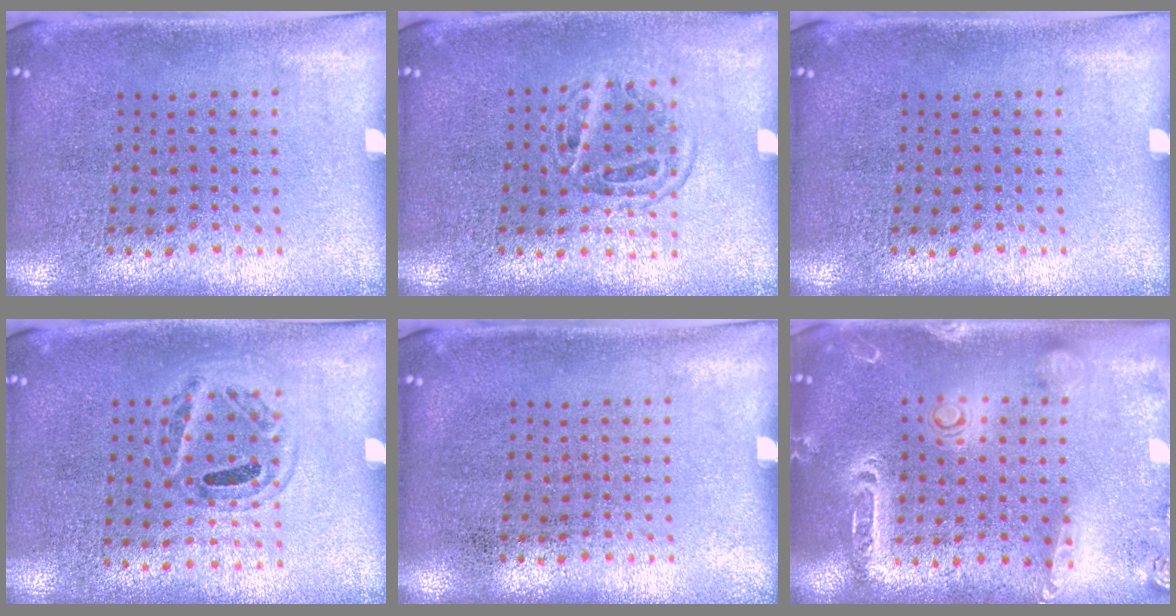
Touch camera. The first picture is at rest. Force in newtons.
{"total": 1.3, "press": 1.1, "slide": 0.7}
{"total": 0.0}
{"total": 0.9, "press": 0.8, "slide": 0.4}
{"total": 0.0}
{"total": 2.0, "press": 1.9, "slide": 0.5}